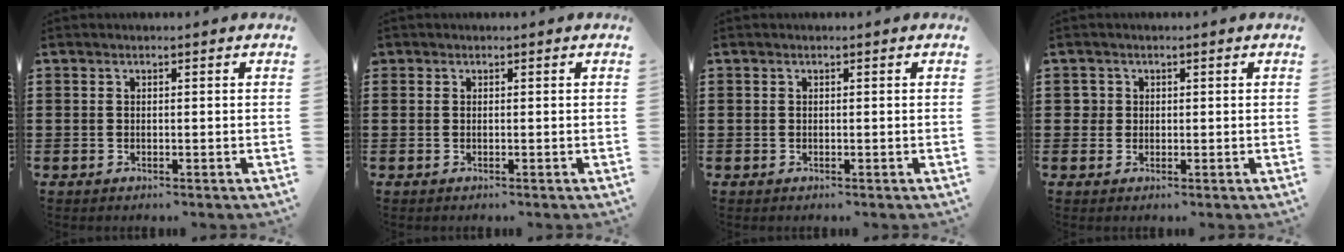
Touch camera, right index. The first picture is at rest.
{"total": 0.0}
{"total": 0.0}
{"total": 1.6, "force": [0.4, 1.6, 0.3], "torque": [-0.013, 0.008, 0.005]}